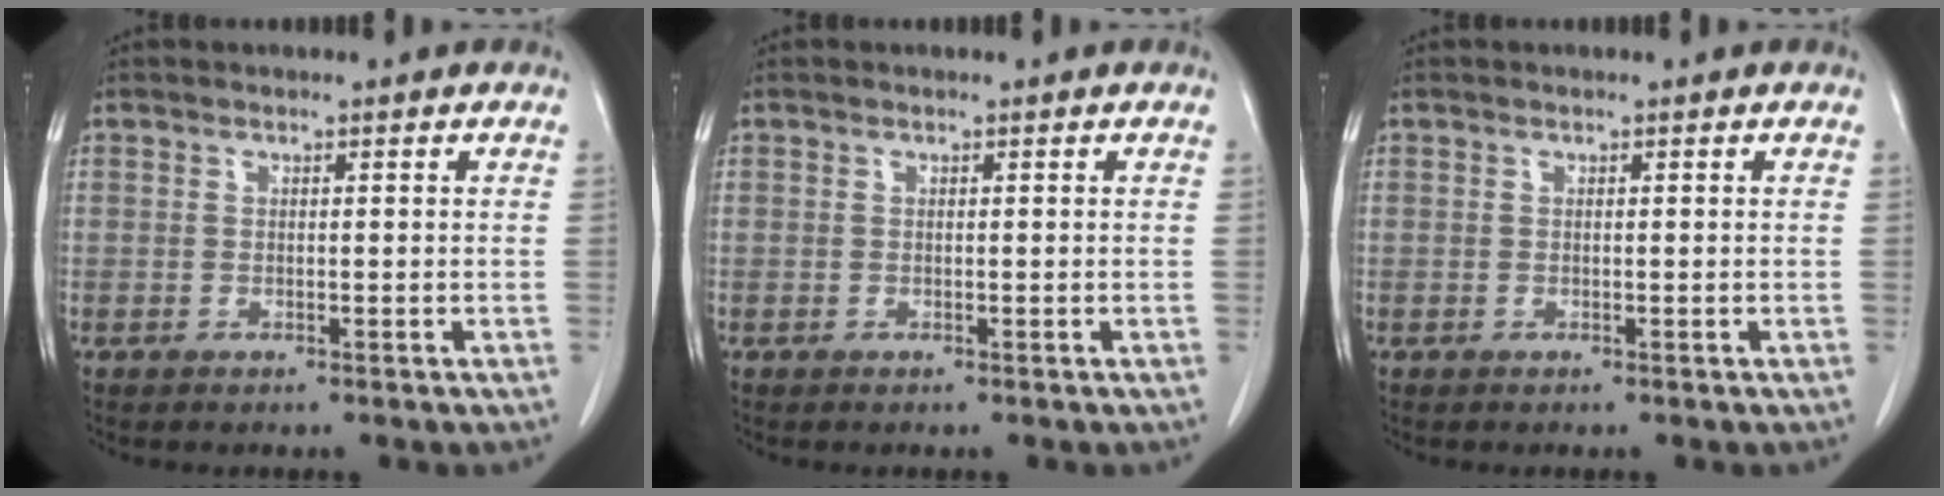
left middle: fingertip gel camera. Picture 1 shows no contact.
{"total": 0.0}
{"total": 0.0}